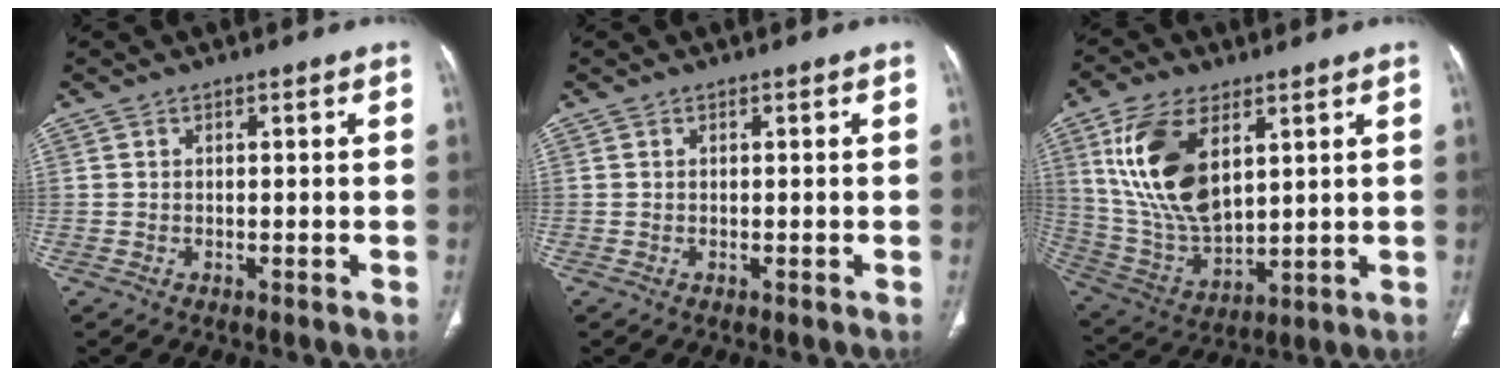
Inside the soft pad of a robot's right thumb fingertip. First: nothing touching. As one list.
[{"total": 0.0}, {"total": 17.6, "force": [6.4, 9.2, 13.5], "torque": [-0.255, -0.026, 0.134]}]